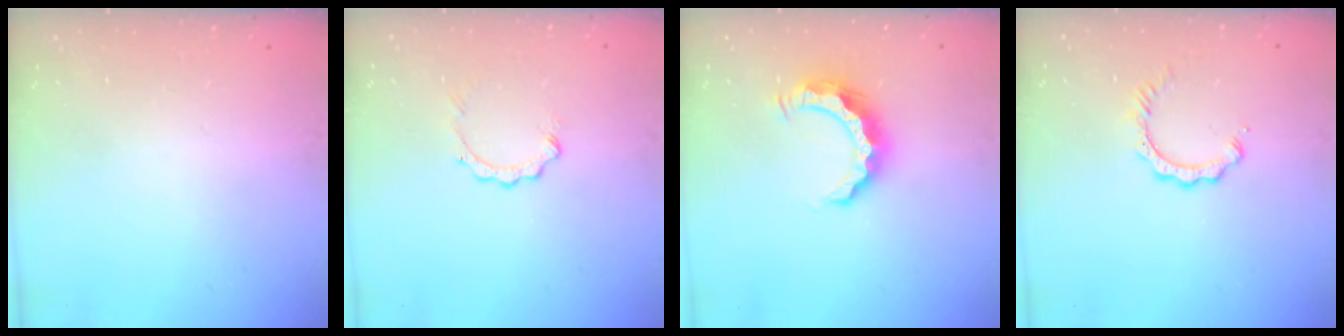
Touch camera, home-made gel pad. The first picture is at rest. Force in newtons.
{"total": 2.6, "press": 2.6, "slide": 0.3}
{"total": 8.4, "press": 8.3, "slide": 0.6}
{"total": 4.7, "press": 4.7, "slide": 0.3}